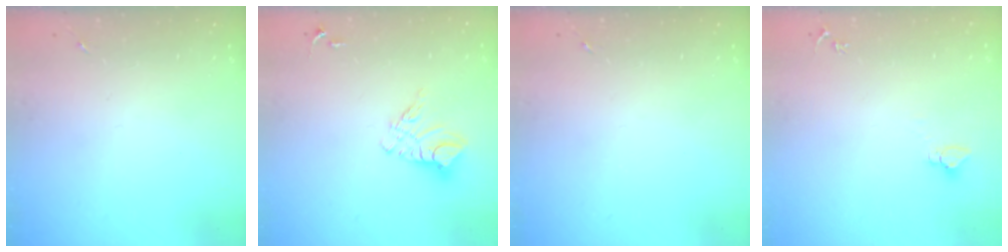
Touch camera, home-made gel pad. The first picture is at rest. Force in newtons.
{"total": 9.8, "press": 9.8, "slide": 0.9}
{"total": 0.0}
{"total": 2.9, "press": 2.9, "slide": 0.1}